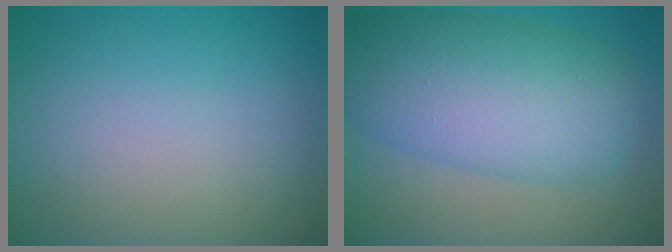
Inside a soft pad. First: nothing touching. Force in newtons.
{"total": 9.9, "press": 9.9, "slide": 0.3}